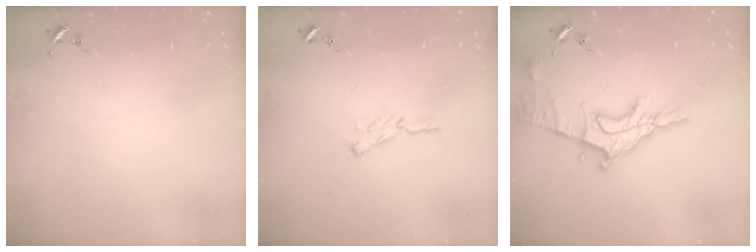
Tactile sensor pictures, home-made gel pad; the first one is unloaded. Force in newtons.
{"total": 4.7, "press": 4.6, "slide": 0.6}
{"total": 13.5, "press": 13.4, "slide": 1.3}